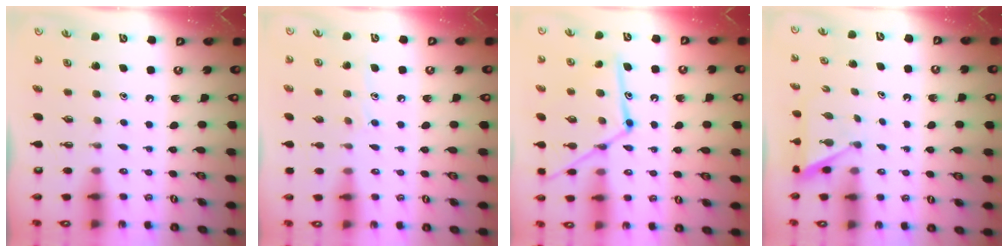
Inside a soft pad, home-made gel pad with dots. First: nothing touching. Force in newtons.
{"total": 7.4, "press": 7.4, "slide": 0.7}
{"total": 16.8, "press": 16.7, "slide": 1.3}
{"total": 3.0, "press": 3.0, "slide": 0.3}